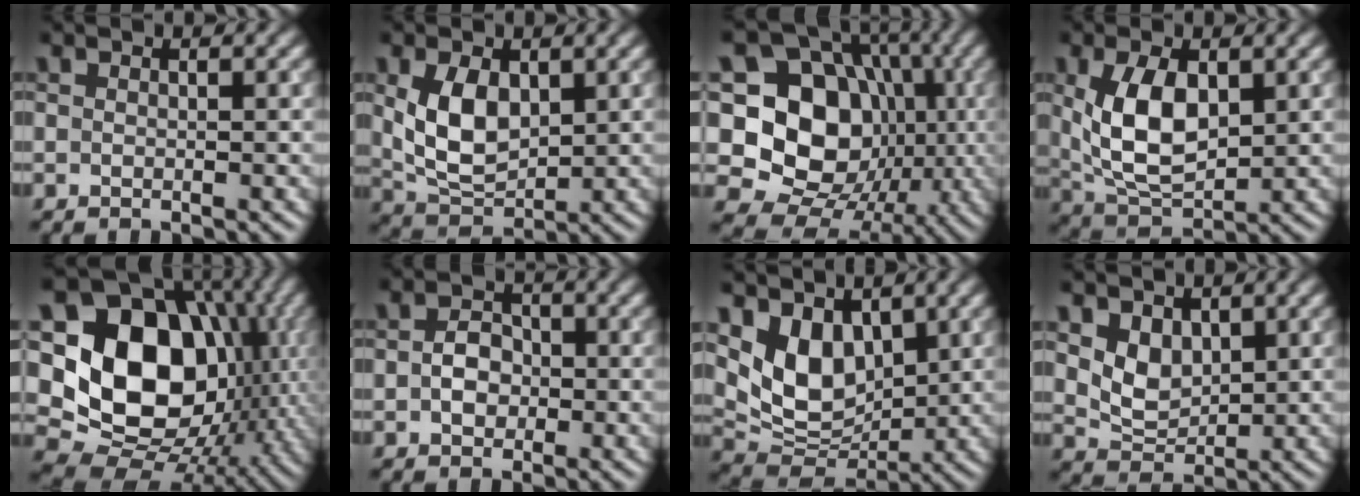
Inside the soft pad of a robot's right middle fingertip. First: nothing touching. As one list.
[{"total": 5.5, "force": [1.0, 3.4, 4.2], "torque": [-0.095, -0.003, 0.028]}, {"total": 16.2, "force": [-0.5, 13.5, 9.0], "torque": [-0.147, 0.002, -0.022]}, {"total": 6.7, "force": [1.1, 3.6, 5.5], "torque": [-0.118, -0.003, 0.028]}, {"total": 16.7, "force": [1.2, 12.7, 10.7], "torque": [-0.174, 0.000, 0.013]}, {"total": 2.7, "force": [-0.5, 2.1, 1.6], "torque": [-0.029, 0.002, -0.012]}, {"total": 6.3, "force": [2.5, 4.2, 4.0], "torque": [-0.076, -0.021, 0.047]}, {"total": 3.3, "force": [1.3, 2.4, 1.9], "torque": [-0.042, -0.009, 0.029]}]